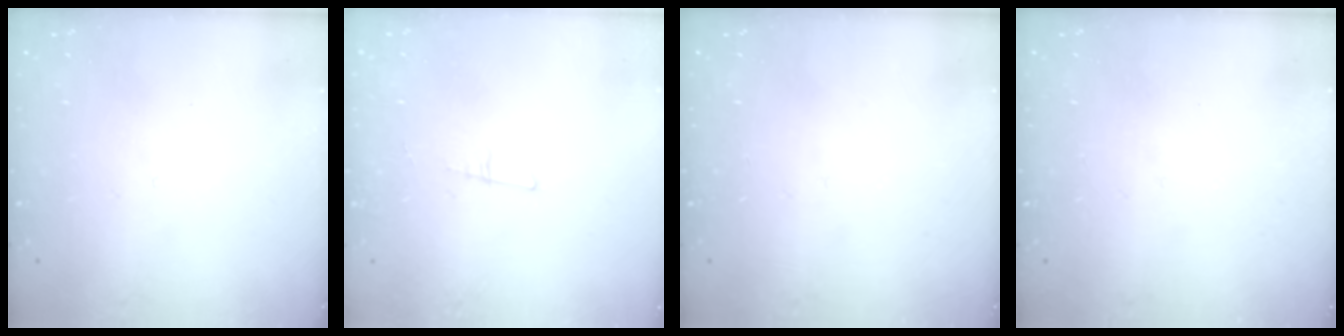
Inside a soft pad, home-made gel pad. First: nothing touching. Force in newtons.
{"total": 5.6, "press": 4.7, "slide": 2.9}
{"total": 0.0}
{"total": 0.0}